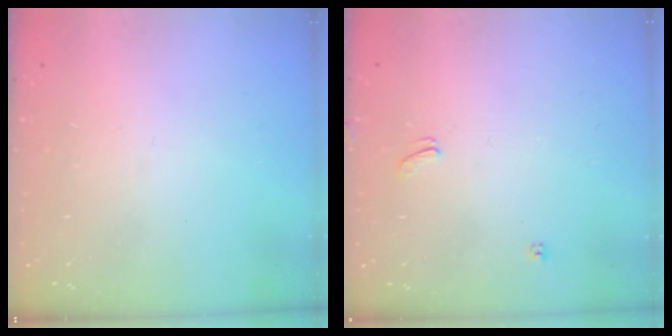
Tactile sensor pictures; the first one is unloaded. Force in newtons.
{"total": 2.3, "press": 2.3, "slide": 0.4}